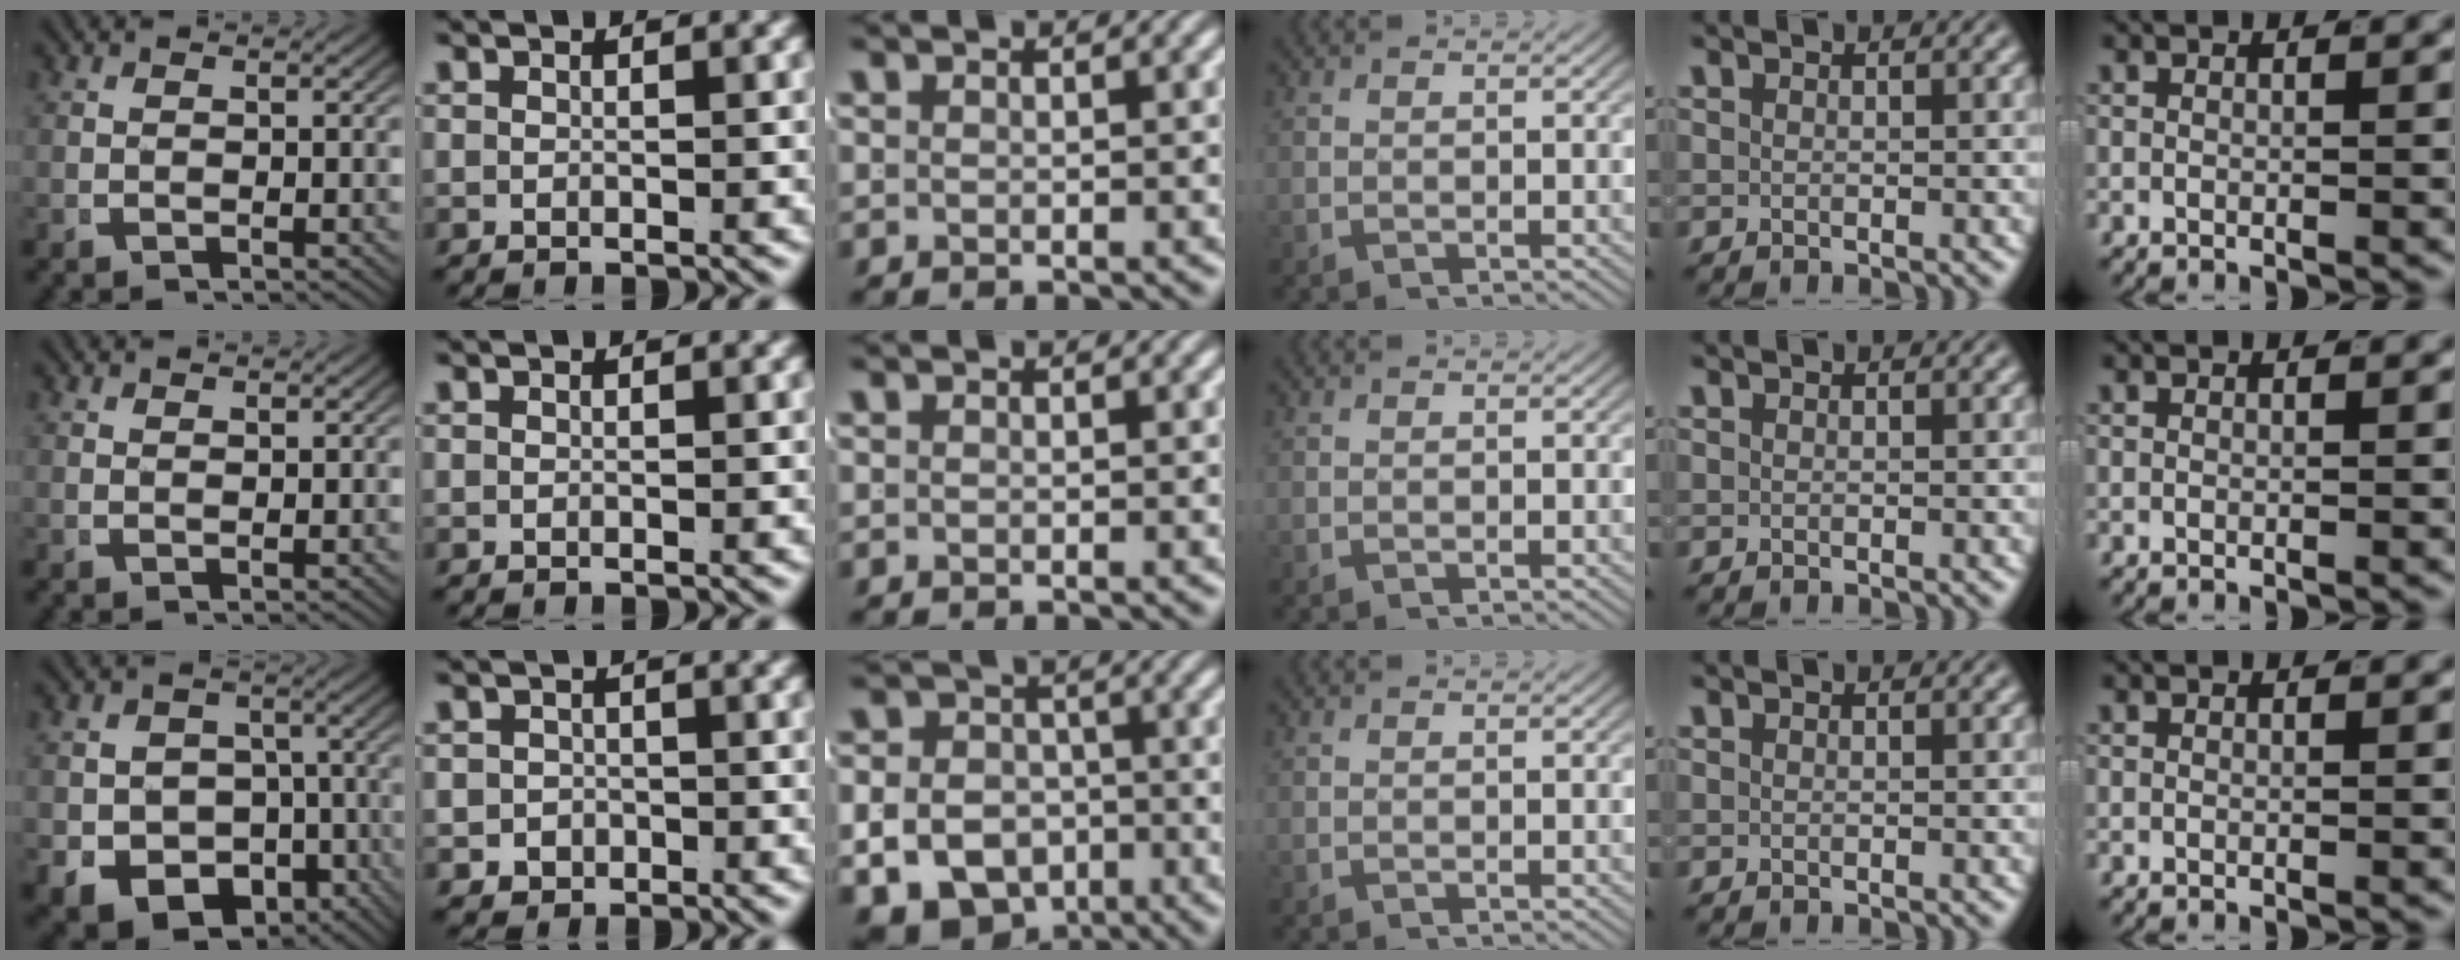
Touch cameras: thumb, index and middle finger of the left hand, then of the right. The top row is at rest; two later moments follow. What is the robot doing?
{"motion": "lift_and_place", "object": "shirt"}